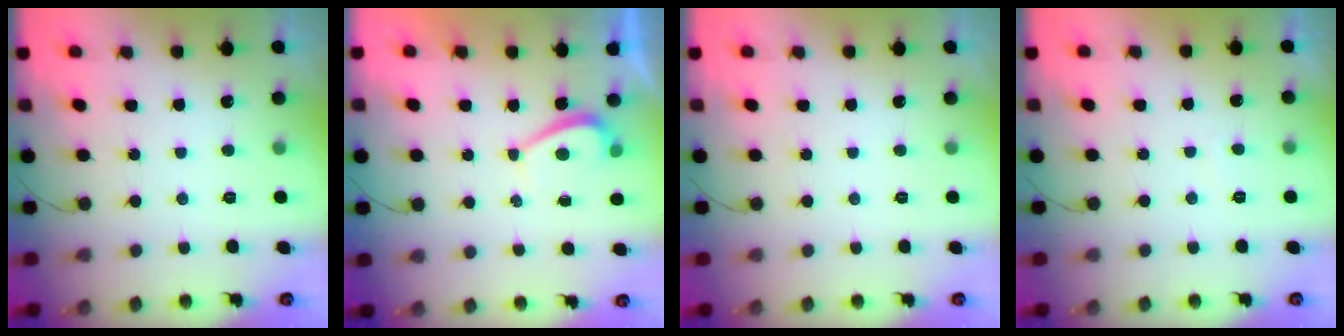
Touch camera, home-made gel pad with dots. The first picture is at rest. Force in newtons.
{"total": 1.8, "press": 1.7, "slide": 0.6}
{"total": 0.0}
{"total": 0.0}